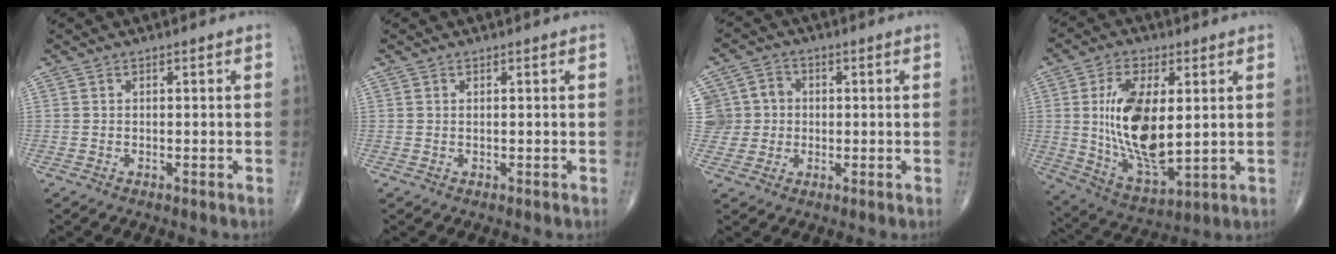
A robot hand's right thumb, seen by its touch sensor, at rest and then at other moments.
{"total": 0.0}
{"total": 8.3, "force": [0.8, 8.1, 1.8], "torque": [-0.010, 0.023, 0.016]}
{"total": 17.6, "force": [2.0, 8.4, 15.3], "torque": [-0.276, -0.020, 0.049]}